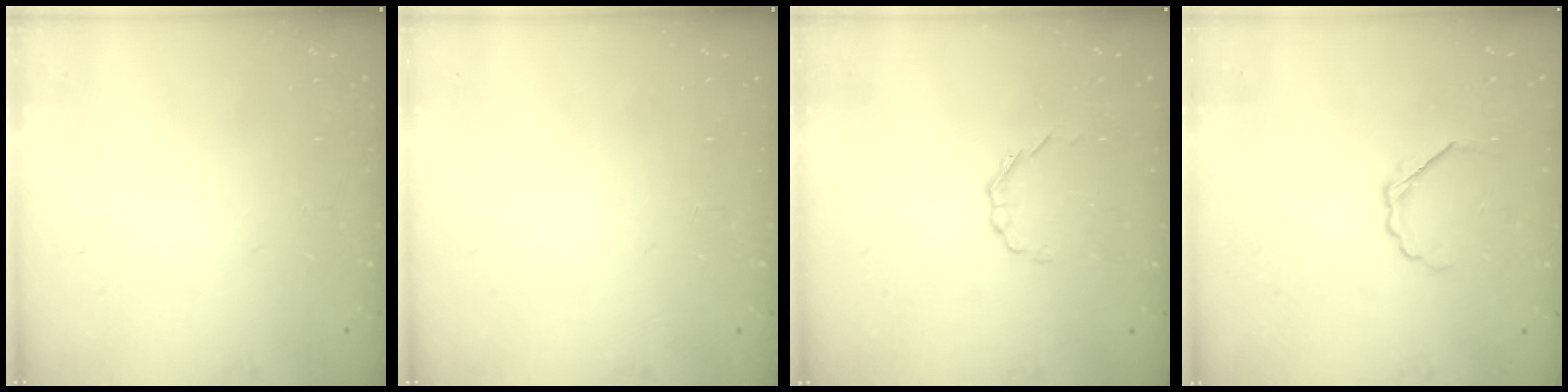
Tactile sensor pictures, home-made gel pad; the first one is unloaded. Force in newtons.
{"total": 0.0}
{"total": 1.7, "press": 1.6, "slide": 0.6}
{"total": 2.9, "press": 2.7, "slide": 0.9}